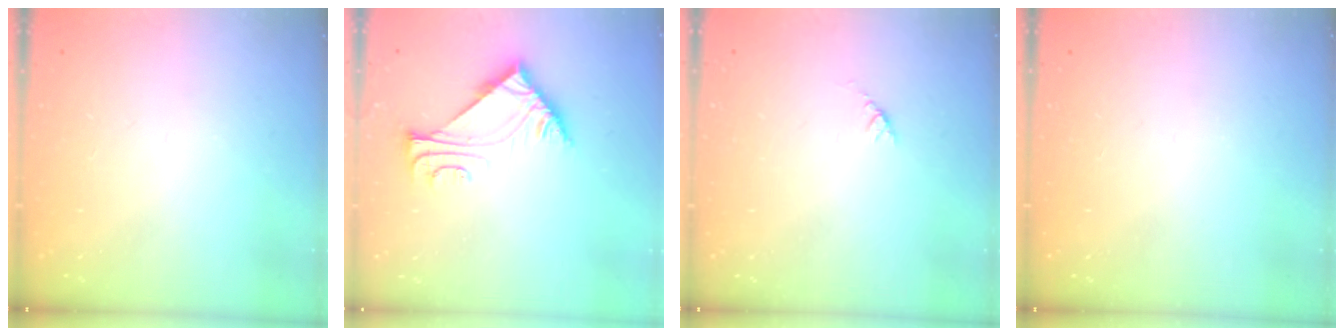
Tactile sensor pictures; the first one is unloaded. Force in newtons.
{"total": 5.7, "press": 5.6, "slide": 0.7}
{"total": 2.7, "press": 2.6, "slide": 0.4}
{"total": 0.0}